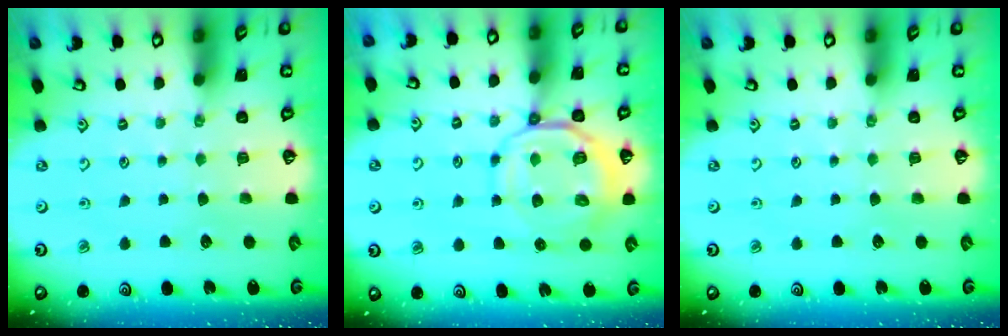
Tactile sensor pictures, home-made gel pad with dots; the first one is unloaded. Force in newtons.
{"total": 10.9, "press": 10.7, "slide": 2.1}
{"total": 0.0}